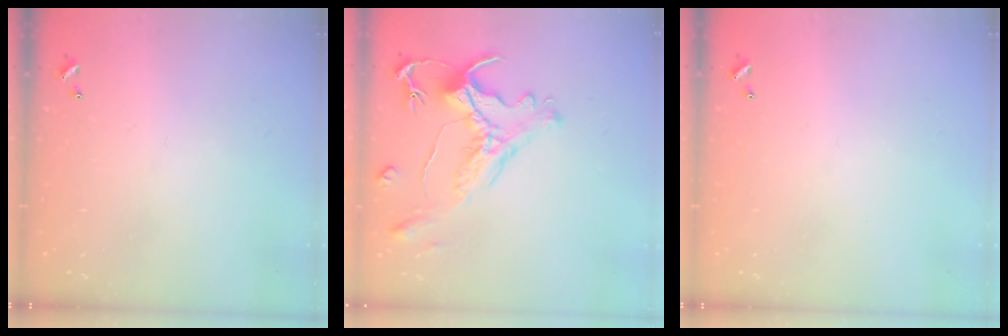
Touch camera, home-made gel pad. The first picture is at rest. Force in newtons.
{"total": 2.8, "press": 2.5, "slide": 1.3}
{"total": 0.0}